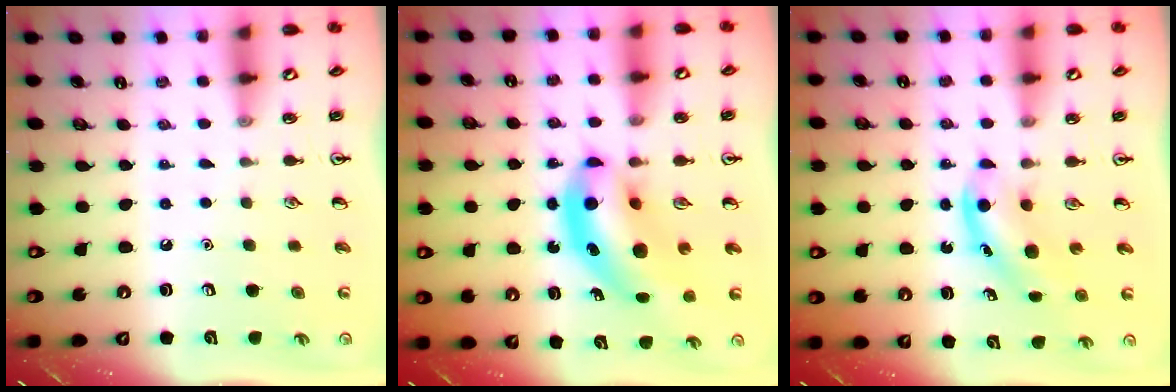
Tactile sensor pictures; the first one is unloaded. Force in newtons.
{"total": 10.8, "press": 10.4, "slide": 3.2}
{"total": 5.2, "press": 5.1, "slide": 0.9}